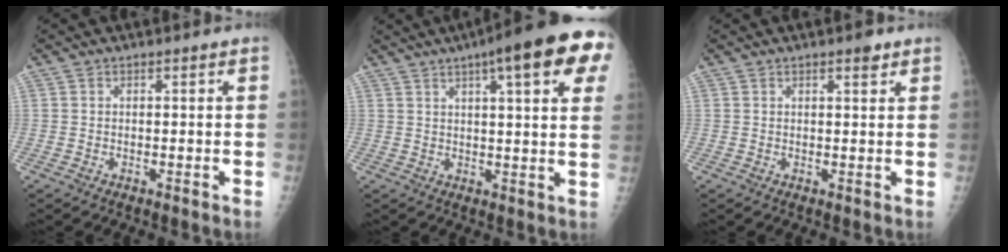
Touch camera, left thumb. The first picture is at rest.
{"total": 18.6, "force": [8.8, 3.9, 16.0], "torque": [-0.208, 0.005, 0.107]}
{"total": 2.0, "force": [1.3, 0.7, 1.4], "torque": [-0.013, -0.005, 0.016]}